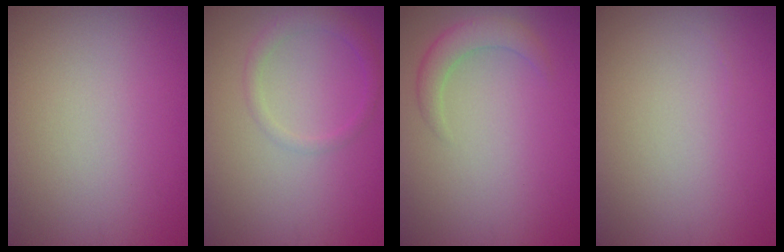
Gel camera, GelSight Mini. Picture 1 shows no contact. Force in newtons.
{"total": 1.7, "press": 1.7, "slide": 0.1}
{"total": 2.4, "press": 2.4, "slide": 0.1}
{"total": 0.0}